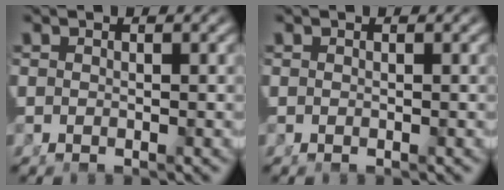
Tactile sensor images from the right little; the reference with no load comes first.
{"total": 0.0}